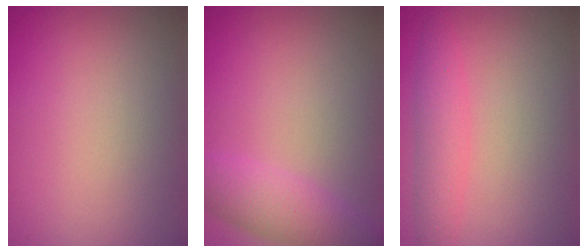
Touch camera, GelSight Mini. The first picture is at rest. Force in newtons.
{"total": 3.5, "press": 3.5, "slide": 0.1}
{"total": 2.8, "press": 2.8, "slide": 0.0}